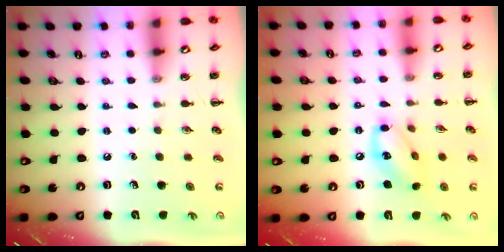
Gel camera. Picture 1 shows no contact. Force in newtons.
{"total": 12.0, "press": 11.9, "slide": 1.6}